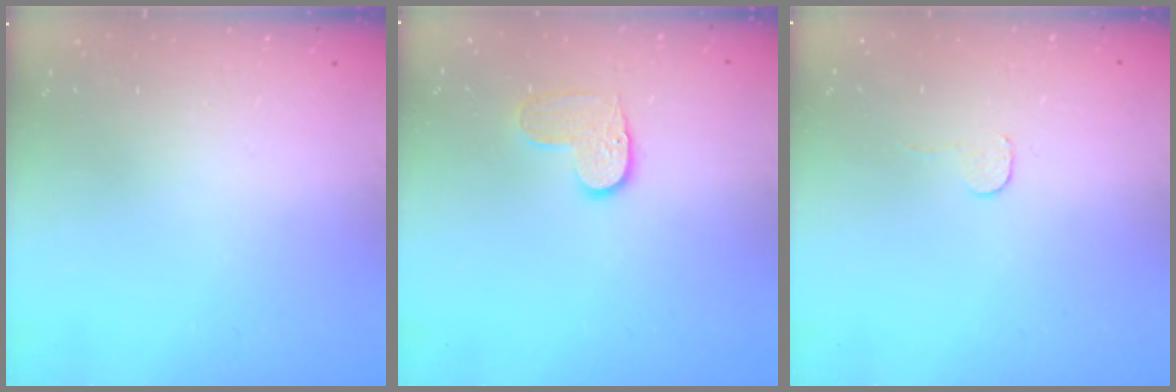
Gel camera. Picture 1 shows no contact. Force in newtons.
{"total": 6.1, "press": 6.1, "slide": 0.4}
{"total": 2.7, "press": 2.7, "slide": 0.2}